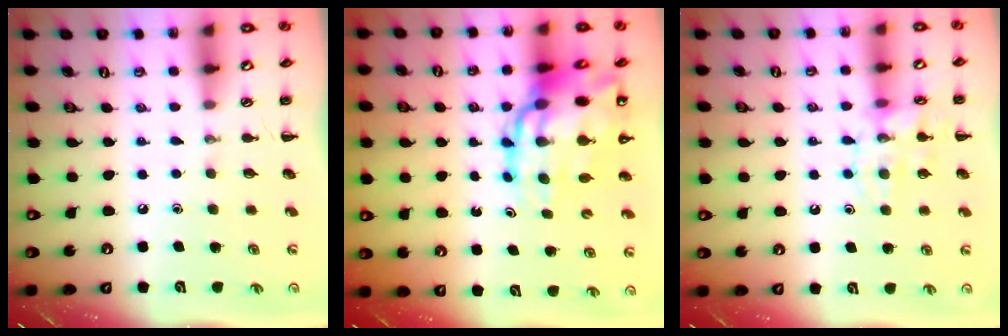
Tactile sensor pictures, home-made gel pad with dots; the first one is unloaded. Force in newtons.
{"total": 18.8, "press": 18.2, "slide": 4.9}
{"total": 12.6, "press": 12.6, "slide": 0.9}